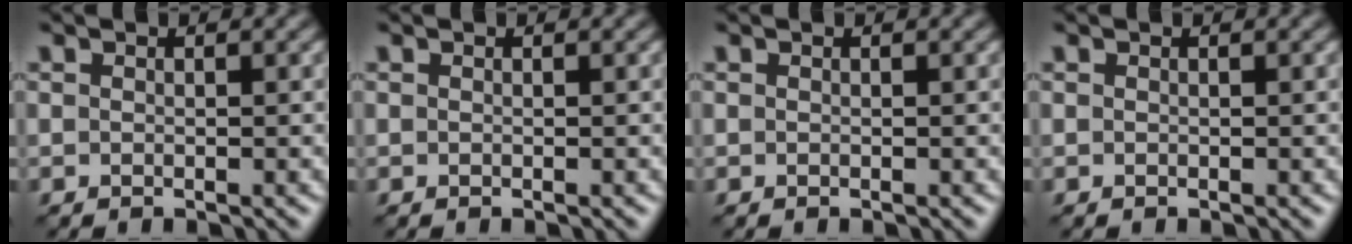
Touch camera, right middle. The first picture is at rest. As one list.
[{"total": 0.0}, {"total": 0.0}, {"total": 0.0}]